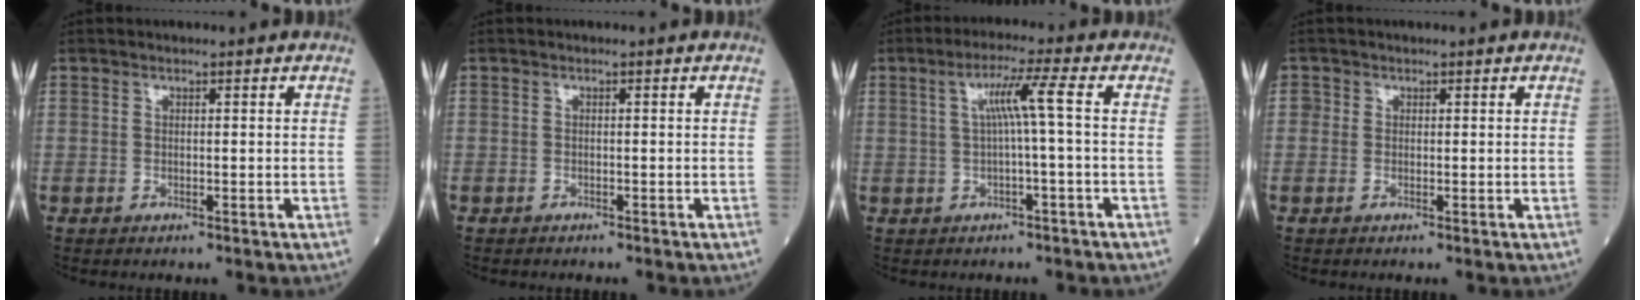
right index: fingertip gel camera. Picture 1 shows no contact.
{"total": 0.8, "force": [-0.7, 0.3, 0.0], "torque": [-0.007, 0.002, -0.014]}
{"total": 5.1, "force": [0.4, -1.0, 5.0], "torque": [-0.092, 0.013, 0.012]}
{"total": 0.9, "force": [0.1, 0.9, 0.1], "torque": [0.006, 0.002, -0.001]}